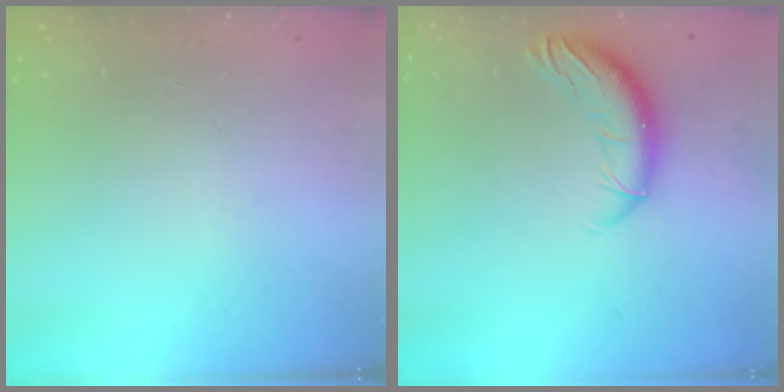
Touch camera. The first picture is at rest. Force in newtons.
{"total": 10.5, "press": 10.4, "slide": 1.7}